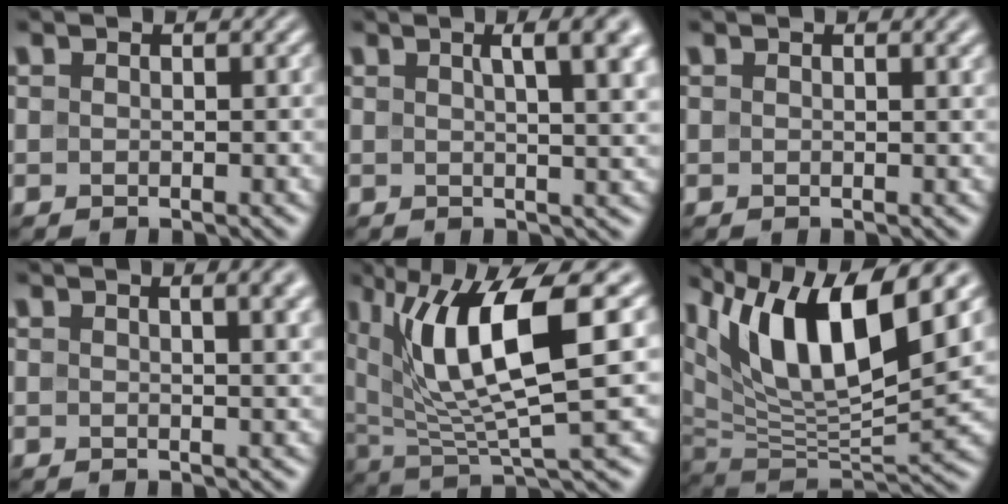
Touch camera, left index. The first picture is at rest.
{"total": 7.3, "force": [2.5, 2.7, 6.3], "torque": [-0.035, 0.024, 0.017]}
{"total": 1.7, "force": [0.8, 0.5, 1.4], "torque": [-0.010, 0.005, 0.010]}
{"total": 5.0, "force": [2.2, 2.0, 4.0], "torque": [-0.025, 0.019, 0.011]}
{"total": 10.4, "force": [3.4, 2.8, 9.4], "torque": [-0.169, -0.004, 0.068]}
{"total": 13.1, "force": [6.5, 4.7, 10.3], "torque": [-0.176, 0.008, 0.114]}